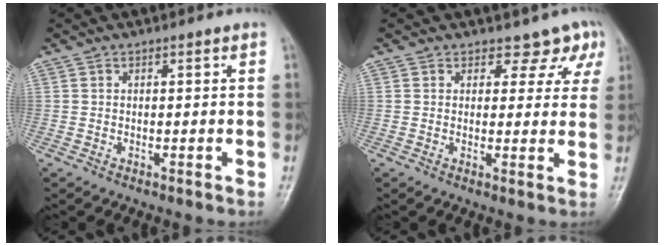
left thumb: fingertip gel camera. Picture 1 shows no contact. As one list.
[{"total": 6.0, "force": [4.6, 3.7, 0.9], "torque": [0.030, -0.024, 0.037]}]